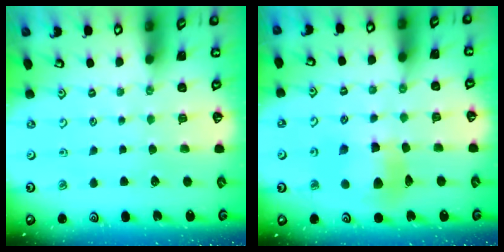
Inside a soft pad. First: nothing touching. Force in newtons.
{"total": 10.0, "press": 10.0, "slide": 1.3}